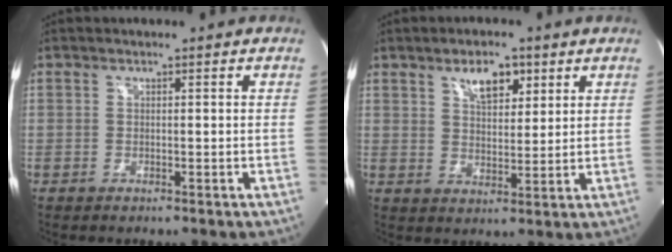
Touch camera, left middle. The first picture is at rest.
{"total": 5.8, "force": [3.3, 2.6, 4.0], "torque": [-0.068, 0.004, 0.059]}